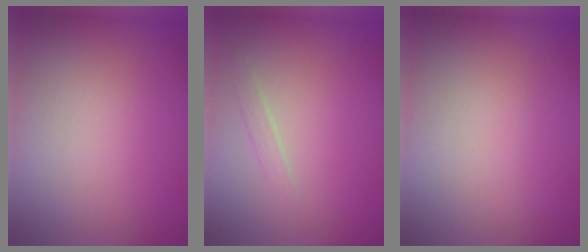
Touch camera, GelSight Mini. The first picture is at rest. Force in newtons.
{"total": 0.9, "press": 0.9, "slide": 0.0}
{"total": 0.0}